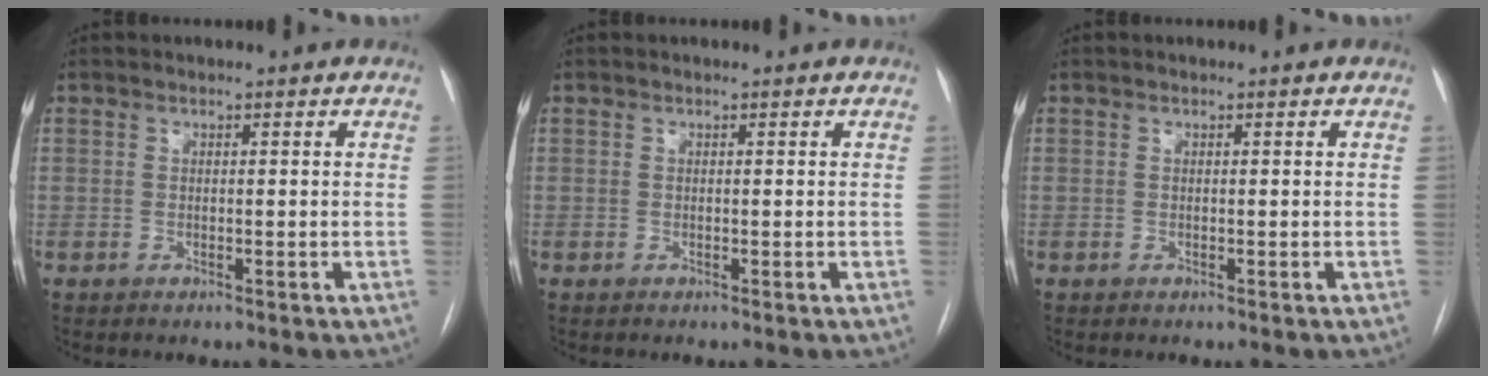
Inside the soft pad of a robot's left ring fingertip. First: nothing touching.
{"total": 0.0}
{"total": 0.0}